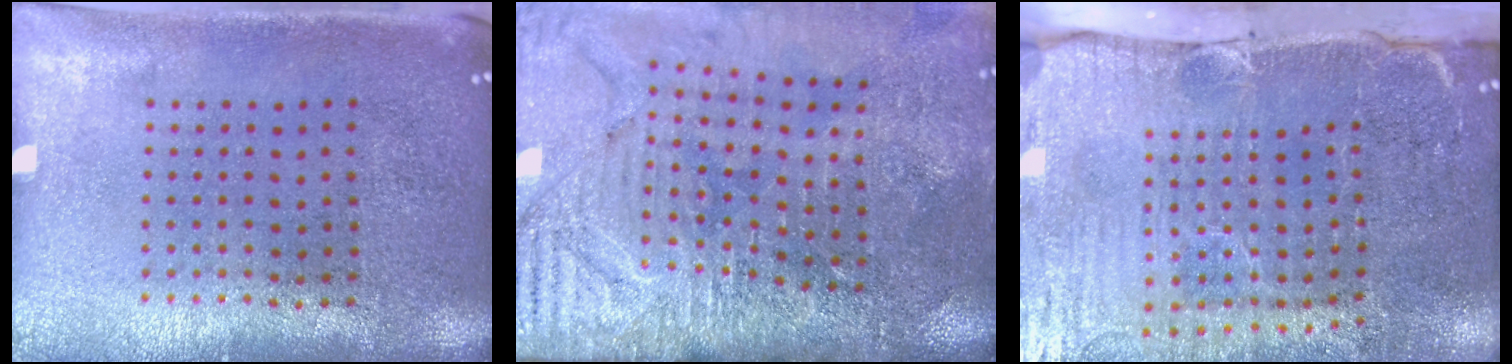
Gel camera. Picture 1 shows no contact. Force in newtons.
{"total": 4.0, "press": 3.6, "slide": 1.7}
{"total": 5.2, "press": 4.4, "slide": 2.8}